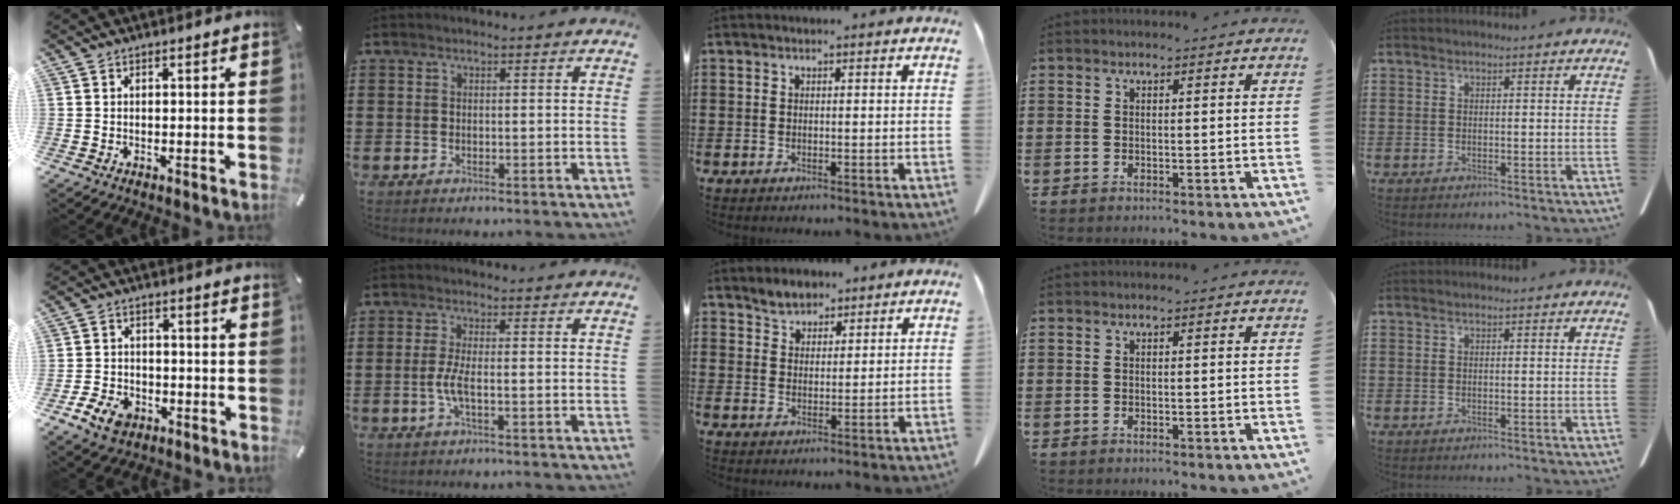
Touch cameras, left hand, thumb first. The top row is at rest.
{"thumb": {"total": 6.3, "force": [-3.5, 4.5, 2.8], "torque": [-0.066, 0.015, -0.066]}, "index": {"total": 3.3, "force": [-0.7, 0.4, 3.2], "torque": [-0.080, -0.009, -0.021]}, "middle": {"total": 3.8, "force": [3.3, 1.8, 0.5], "torque": [-0.022, 0.002, 0.066]}}